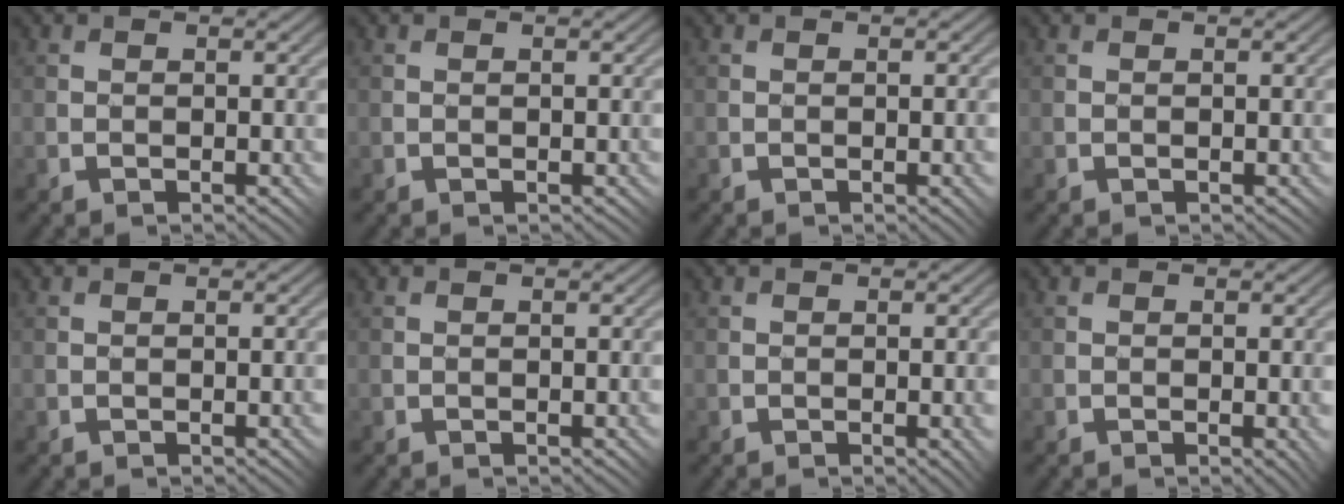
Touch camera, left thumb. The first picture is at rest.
{"total": 0.0}
{"total": 2.2, "force": [-0.7, 1.1, 1.7], "torque": [-0.019, -0.004, -0.004]}
{"total": 0.0}
{"total": 1.1, "force": [-0.4, 0.6, 0.9], "torque": [-0.011, -0.002, -0.002]}
{"total": 0.7, "force": [-0.2, 0.3, 0.5], "torque": [-0.008, -0.001, -0.001]}
{"total": 3.1, "force": [-1.2, 1.6, 2.4], "torque": [-0.027, -0.002, -0.008]}
{"total": 2.3, "force": [-0.8, 1.2, 1.8], "torque": [-0.022, -0.005, -0.004]}